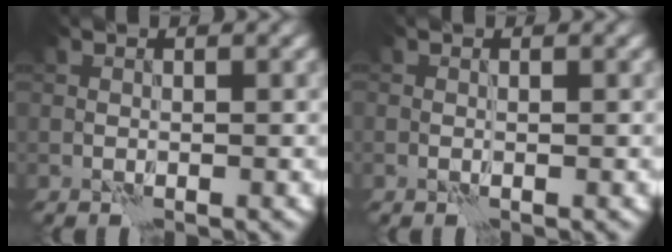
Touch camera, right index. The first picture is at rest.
{"total": 0.0}